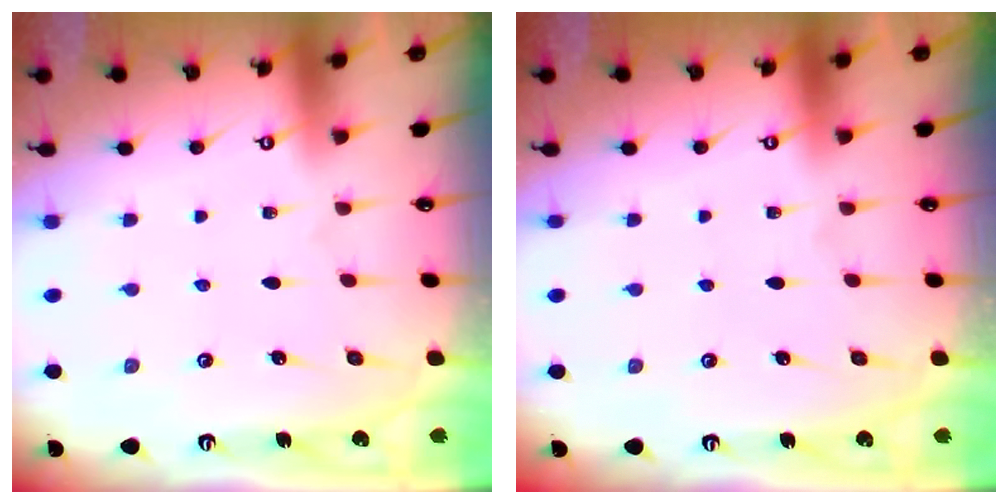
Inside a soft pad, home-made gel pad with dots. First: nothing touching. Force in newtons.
{"total": 0.0}